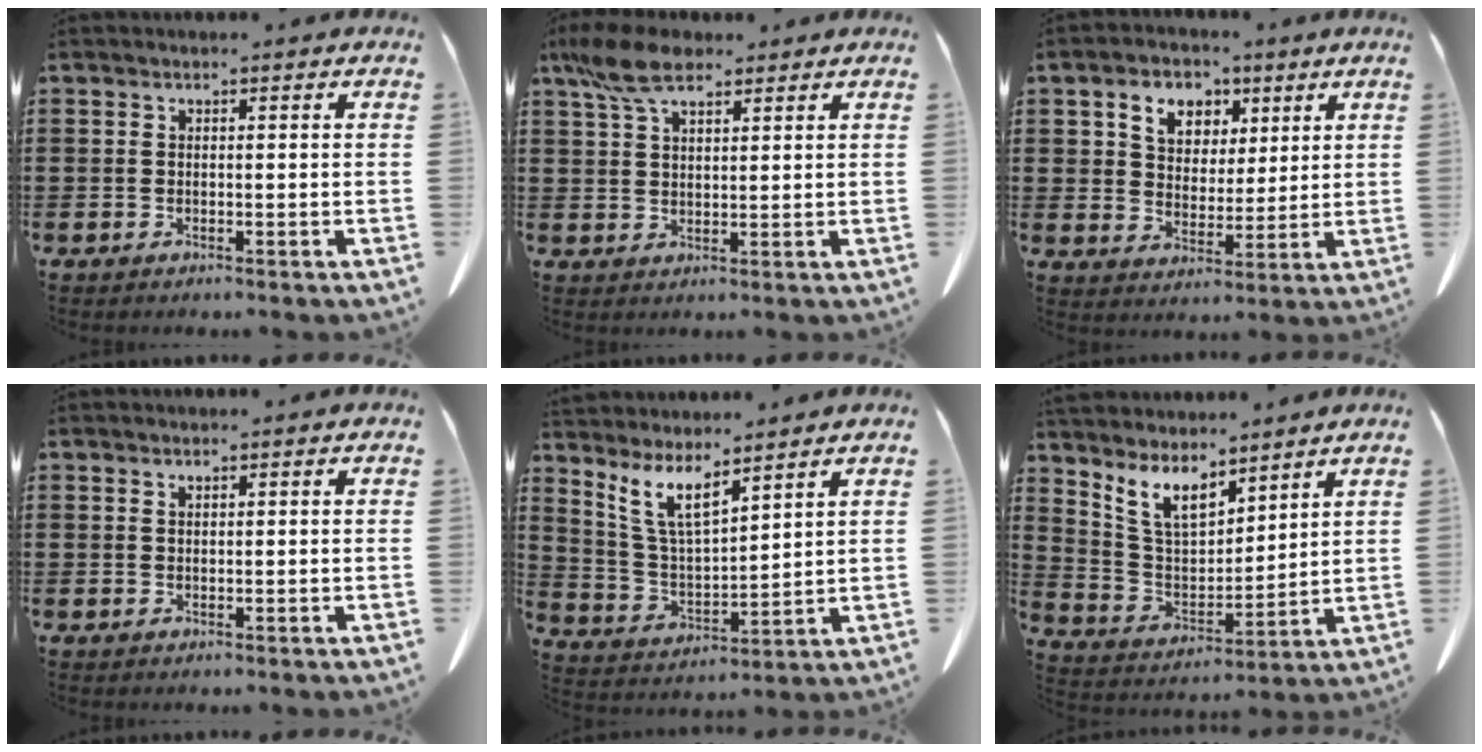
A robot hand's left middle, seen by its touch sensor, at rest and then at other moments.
{"total": 7.1, "force": [4.8, 2.7, 4.5], "torque": [-0.107, -0.002, 0.088]}
{"total": 6.3, "force": [3.5, 4.7, 2.2], "torque": [-0.054, 0.009, 0.061]}
{"total": 0.6, "force": [0.5, 0.1, 0.4], "torque": [-0.009, -0.001, 0.010]}
{"total": 7.3, "force": [5.4, 1.7, 4.6], "torque": [-0.107, -0.026, 0.099]}
{"total": 8.2, "force": [6.3, 3.5, 3.9], "torque": [-0.104, -0.021, 0.117]}